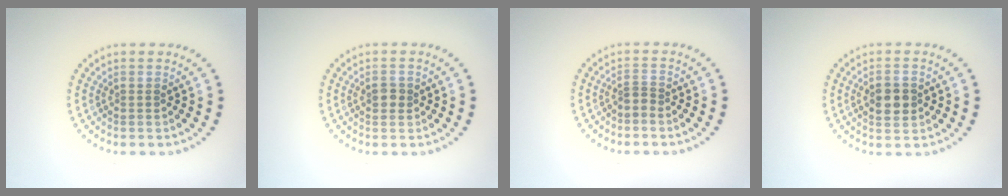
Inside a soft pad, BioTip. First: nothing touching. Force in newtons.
{"total": 1.4, "press": 1.4, "slide": 0.1}
{"total": 0.9, "press": 0.5, "slide": 0.7}
{"total": 3.0, "press": 3.0, "slide": 0.1}